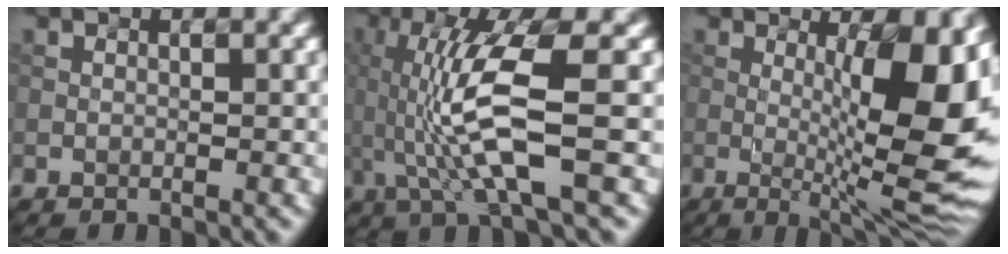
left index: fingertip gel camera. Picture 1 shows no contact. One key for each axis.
{"total": 7.5, "fx": -1.0, "fy": 1.3, "fz": 7.3, "tx": -0.156, "ty": 0.003, "tz": -0.001}
{"total": 12.4, "fx": 0.4, "fy": 3.1, "fz": 11.9, "tx": -0.140, "ty": -0.004, "tz": 0.022}